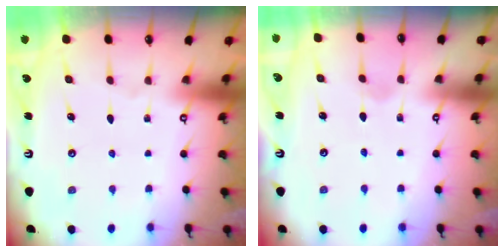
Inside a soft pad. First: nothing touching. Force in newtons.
{"total": 1.2, "press": 1.2, "slide": 0.1}